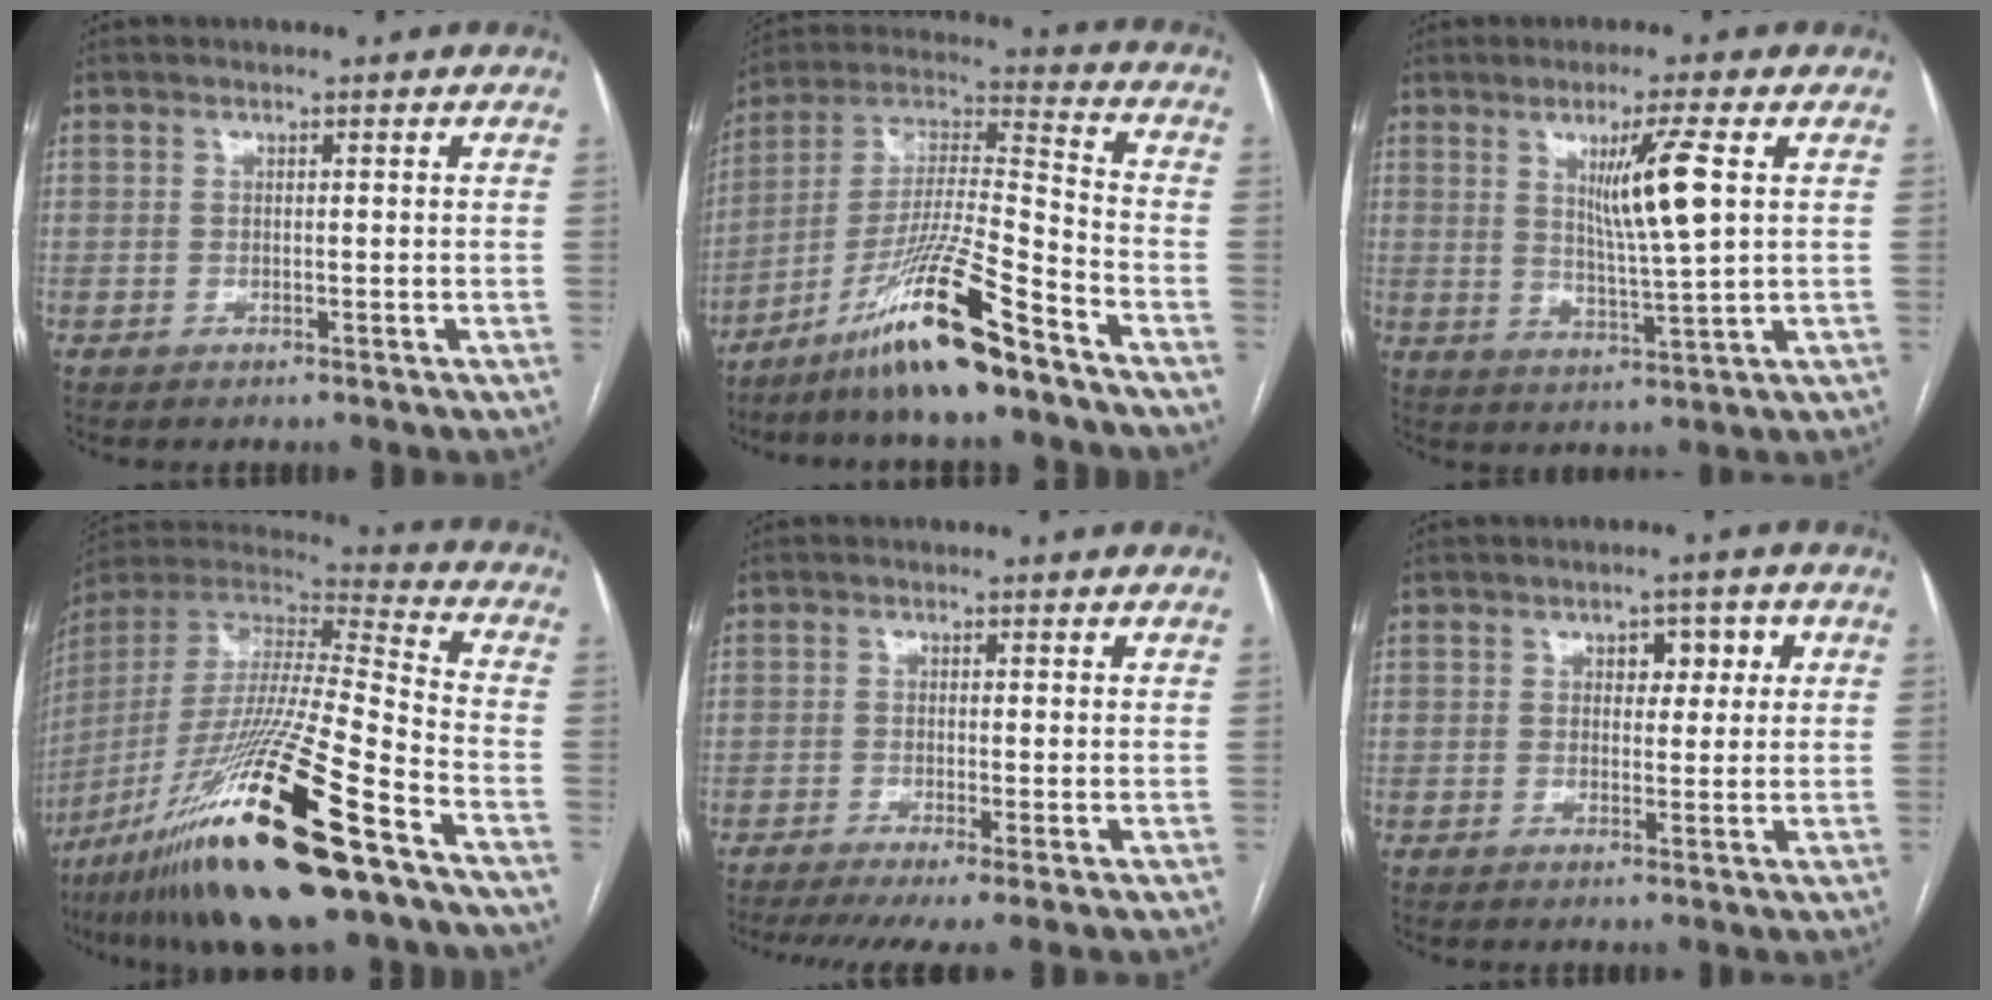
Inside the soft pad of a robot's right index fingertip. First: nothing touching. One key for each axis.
{"total": 16.1, "fx": -11.0, "fy": 0.2, "fz": 11.8, "tx": -0.233, "ty": -0.010, "tz": -0.198}
{"total": 8.2, "fx": 2.5, "fy": -0.6, "fz": 7.7, "tx": -0.136, "ty": -0.013, "tz": 0.047}
{"total": 29.6, "fx": -17.1, "fy": 2.6, "fz": 24.0, "tx": -0.478, "ty": -0.055, "tz": -0.315}
{"total": 5.9, "fx": -4.0, "fy": 0.5, "fz": 4.3, "tx": -0.068, "ty": -0.011, "tz": -0.068}
{"total": 3.9, "fx": 1.3, "fy": 2.3, "fz": 2.8, "tx": -0.030, "ty": 0.013, "tz": 0.018}